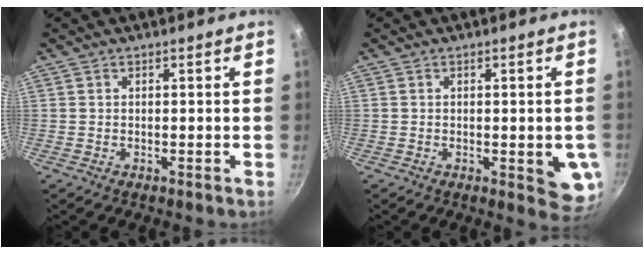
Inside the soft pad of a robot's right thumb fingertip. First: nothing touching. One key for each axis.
{"total": 7.2, "fx": -1.2, "fy": 2.4, "fz": 6.7, "tx": -0.071, "ty": -0.014, "tz": -0.012}